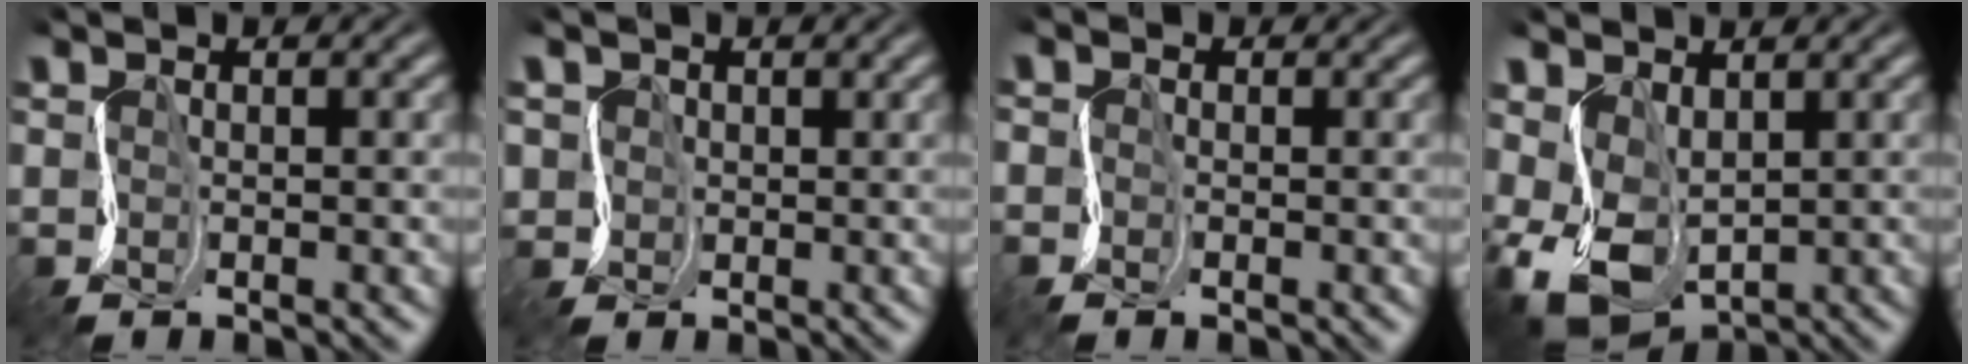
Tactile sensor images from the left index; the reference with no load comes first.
{"total": 1.5, "force": [-0.1, 1.3, -0.8], "torque": [-0.001, -0.001, 0.005]}
{"total": 1.8, "force": [-1.5, -0.1, -1.0], "torque": [0.010, -0.003, -0.022]}
{"total": 5.2, "force": [-0.8, 3.7, 3.6], "torque": [-0.110, -0.014, -0.003]}